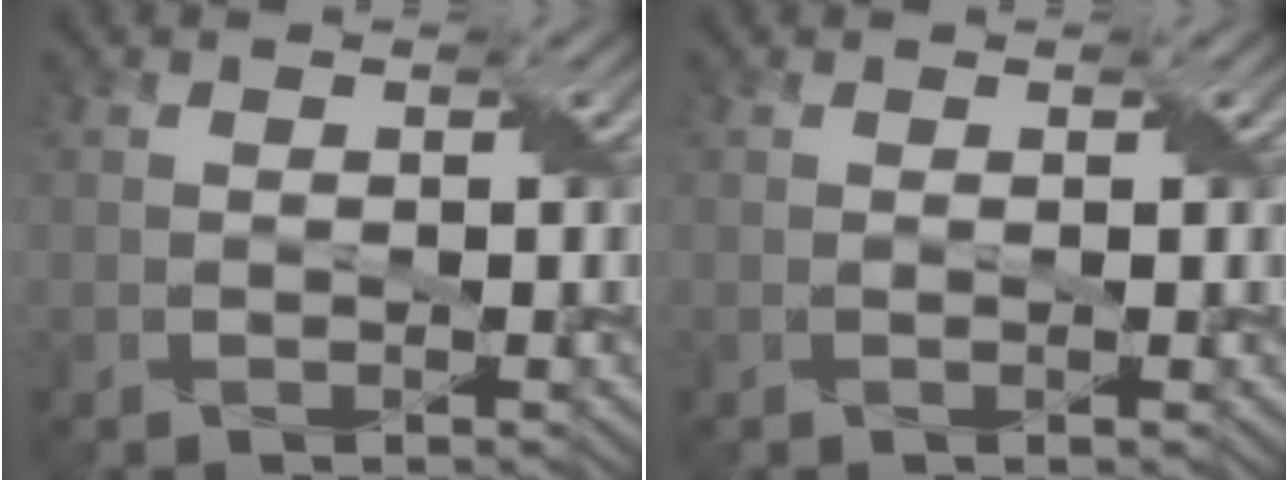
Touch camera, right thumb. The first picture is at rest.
{"total": 0.7, "force": [0.1, -0.1, 0.7], "torque": [-0.015, 0.002, 0.000]}